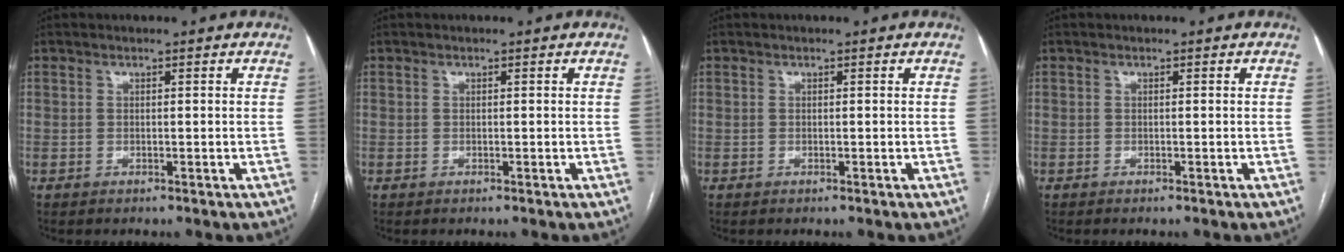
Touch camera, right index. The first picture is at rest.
{"total": 0.0}
{"total": 0.0}
{"total": 0.0}